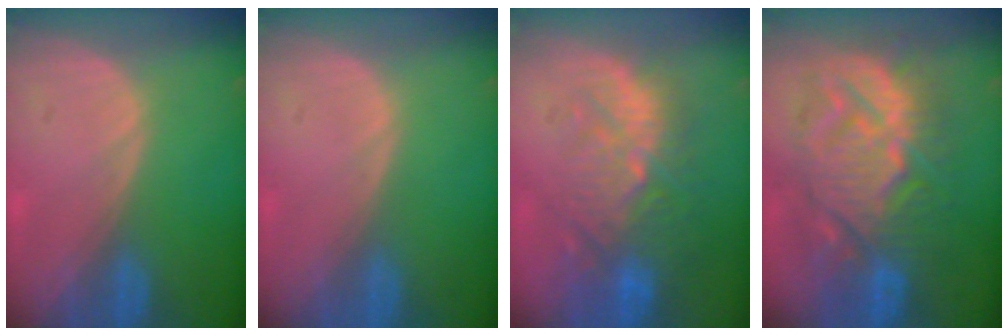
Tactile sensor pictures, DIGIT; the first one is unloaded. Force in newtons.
{"total": 0.0}
{"total": 11.1, "press": 9.7, "slide": 5.4}
{"total": 13.4, "press": 13.4, "slide": 1.5}